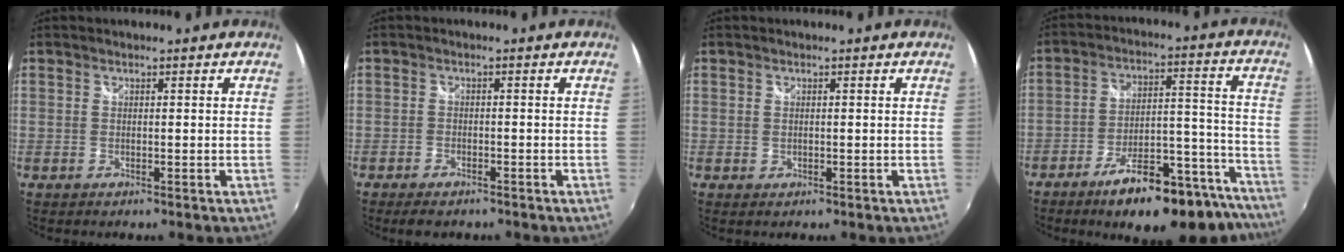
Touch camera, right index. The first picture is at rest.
{"total": 4.3, "force": [-3.4, 2.0, 1.8], "torque": [-0.052, -0.008, -0.054]}
{"total": 0.7, "force": [0.1, 0.6, 0.4], "torque": [-0.005, -0.001, 0.002]}
{"total": 22.8, "force": [-18.8, 6.3, 11.2], "torque": [-0.149, 0.030, -0.250]}